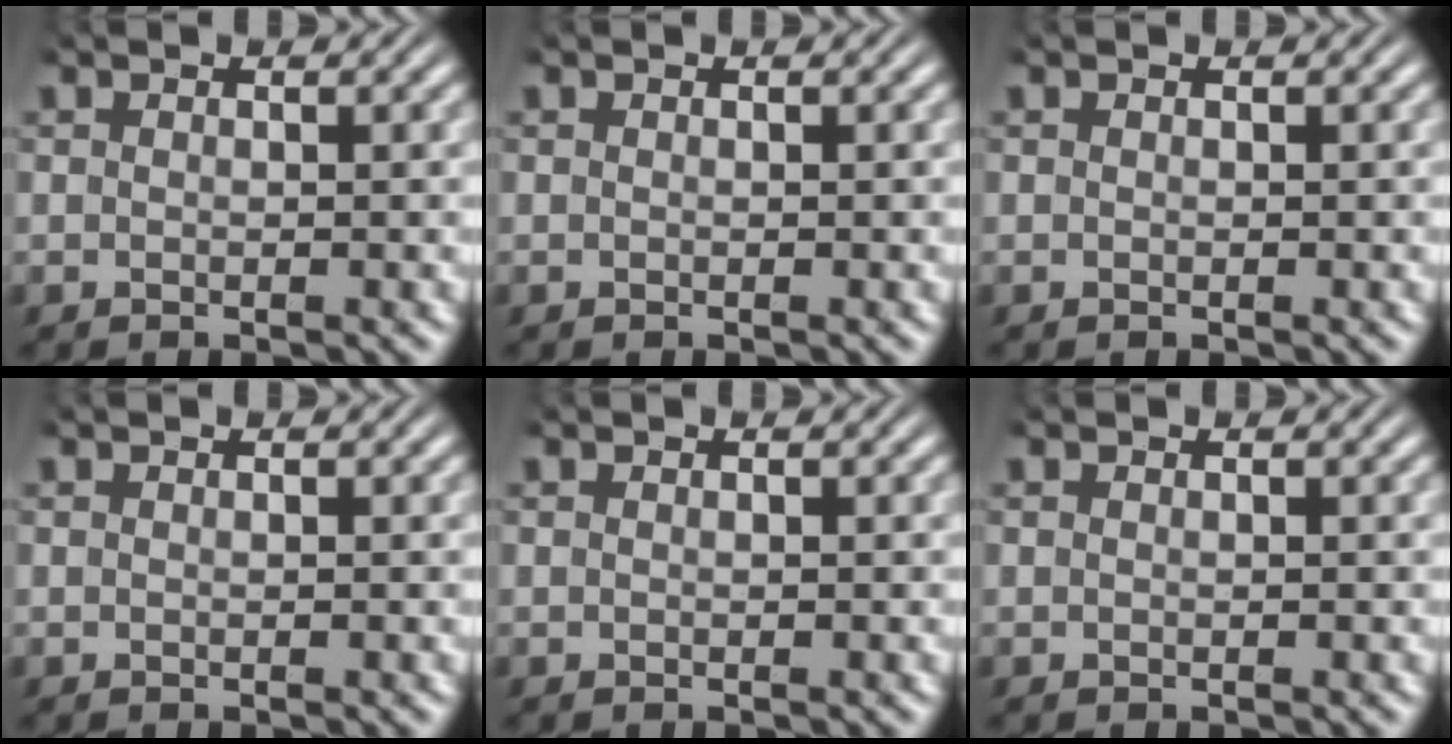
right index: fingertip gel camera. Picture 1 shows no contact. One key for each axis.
{"total": 0.0}
{"total": 0.0}
{"total": 0.0}
{"total": 0.0}
{"total": 0.0}